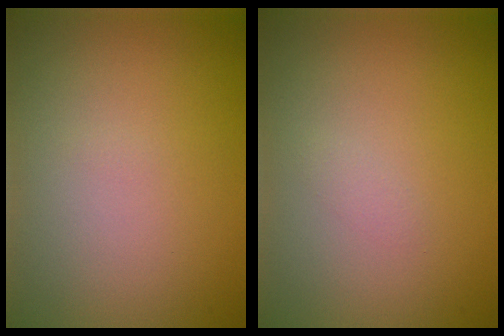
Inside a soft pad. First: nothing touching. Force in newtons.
{"total": 0.5, "press": 0.5, "slide": 0.0}